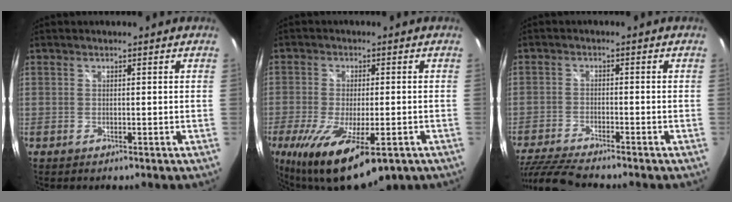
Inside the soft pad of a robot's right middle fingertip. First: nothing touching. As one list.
[{"total": 16.0, "force": [-8.8, 5.4, 12.3], "torque": [-0.247, -0.066, -0.140]}, {"total": 9.9, "force": [-9.0, 0.7, 4.1], "torque": [-0.111, -0.024, -0.163]}]